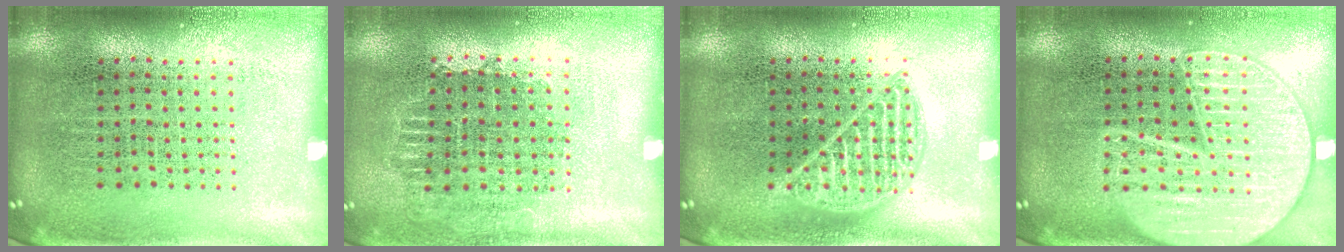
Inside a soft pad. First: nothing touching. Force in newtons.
{"total": 0.8, "press": 0.7, "slide": 0.3}
{"total": 2.0, "press": 2.0, "slide": 0.2}
{"total": 2.7, "press": 2.7, "slide": 0.2}